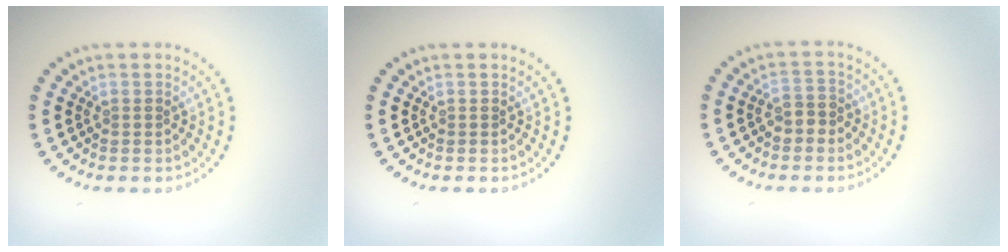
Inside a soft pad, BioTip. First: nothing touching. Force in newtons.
{"total": 0.0}
{"total": 1.7, "press": 1.6, "slide": 0.6}